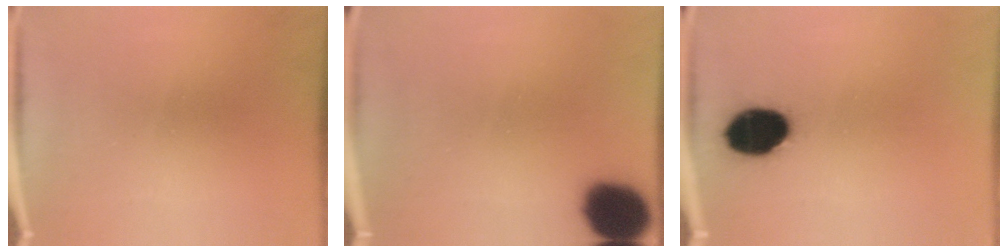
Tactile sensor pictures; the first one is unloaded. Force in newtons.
{"total": 14.8}
{"total": 12.6}